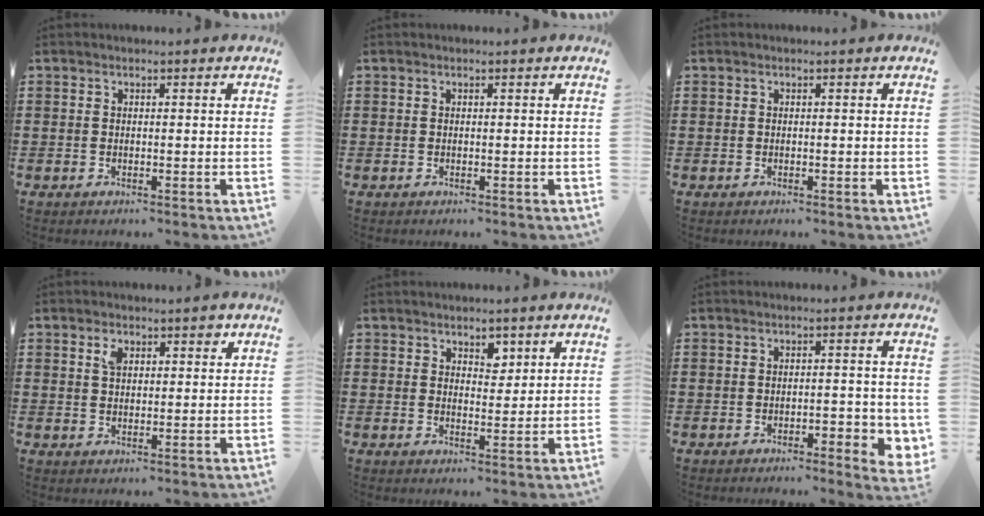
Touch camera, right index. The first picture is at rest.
{"total": 0.0}
{"total": 0.0}
{"total": 2.9, "force": [1.6, 1.5, 1.9], "torque": [-0.027, -0.001, 0.025]}
{"total": 3.0, "force": [2.2, 1.7, 1.0], "torque": [-0.018, 0.006, 0.040]}
{"total": 3.1, "force": [-1.4, 1.0, 2.6], "torque": [-0.043, 0.004, -0.025]}